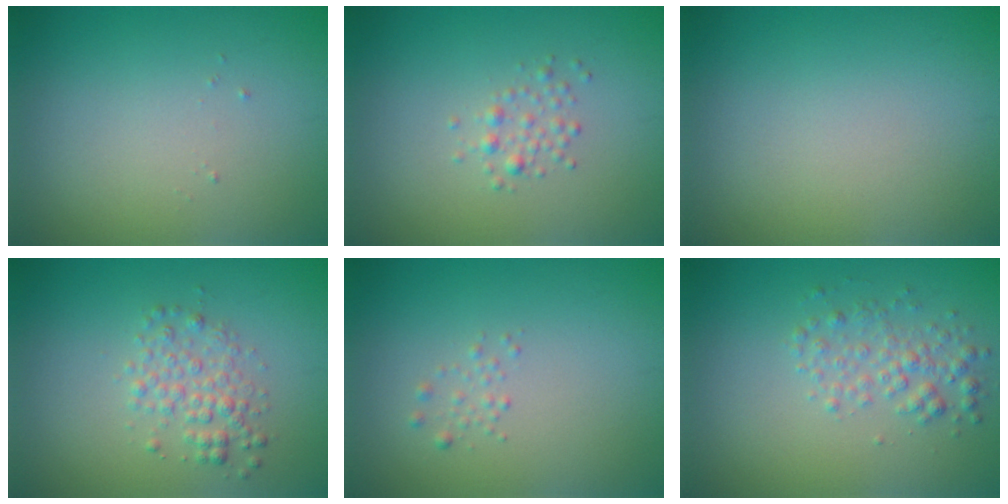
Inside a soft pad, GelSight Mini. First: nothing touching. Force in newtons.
{"total": 1.3, "press": 1.3, "slide": 0.0}
{"total": 0.0}
{"total": 2.5, "press": 2.5, "slide": 0.1}
{"total": 0.8, "press": 0.8, "slide": 0.0}
{"total": 2.3, "press": 2.3, "slide": 0.1}